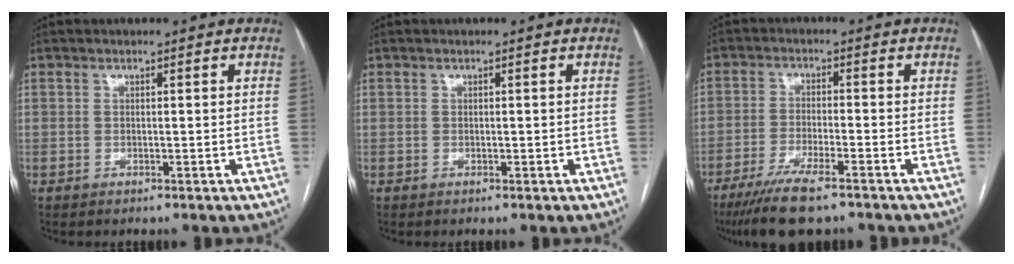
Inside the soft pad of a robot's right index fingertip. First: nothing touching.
{"total": 0.0}
{"total": 9.1, "force": [-6.7, 1.1, 6.0], "torque": [-0.104, -0.022, -0.114]}